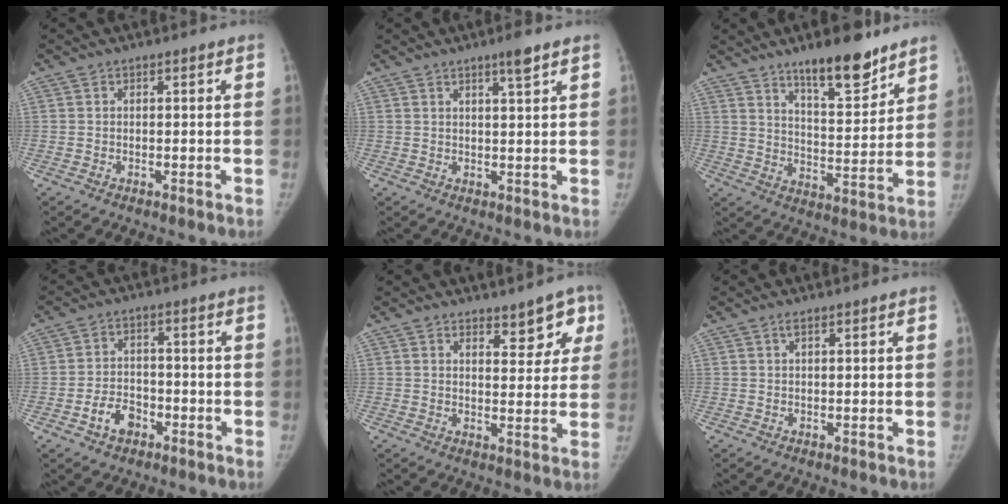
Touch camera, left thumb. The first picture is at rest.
{"total": 3.4, "force": [2.3, 0.0, 2.5], "torque": [-0.042, -0.016, 0.039]}
{"total": 13.6, "force": [10.1, 3.8, 8.2], "torque": [-0.098, -0.073, 0.164]}
{"total": 5.5, "force": [-2.7, 3.9, 2.8], "torque": [-0.035, 0.024, -0.044]}
{"total": 6.3, "force": [4.3, 3.1, 3.4], "torque": [0.000, -0.023, 0.054]}
{"total": 0.9, "force": [0.7, 0.1, 0.6], "torque": [-0.013, 0.001, 0.014]}